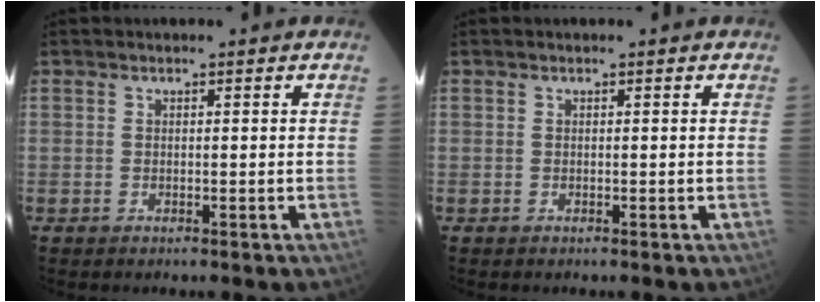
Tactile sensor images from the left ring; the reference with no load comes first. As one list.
[{"total": 0.0}]